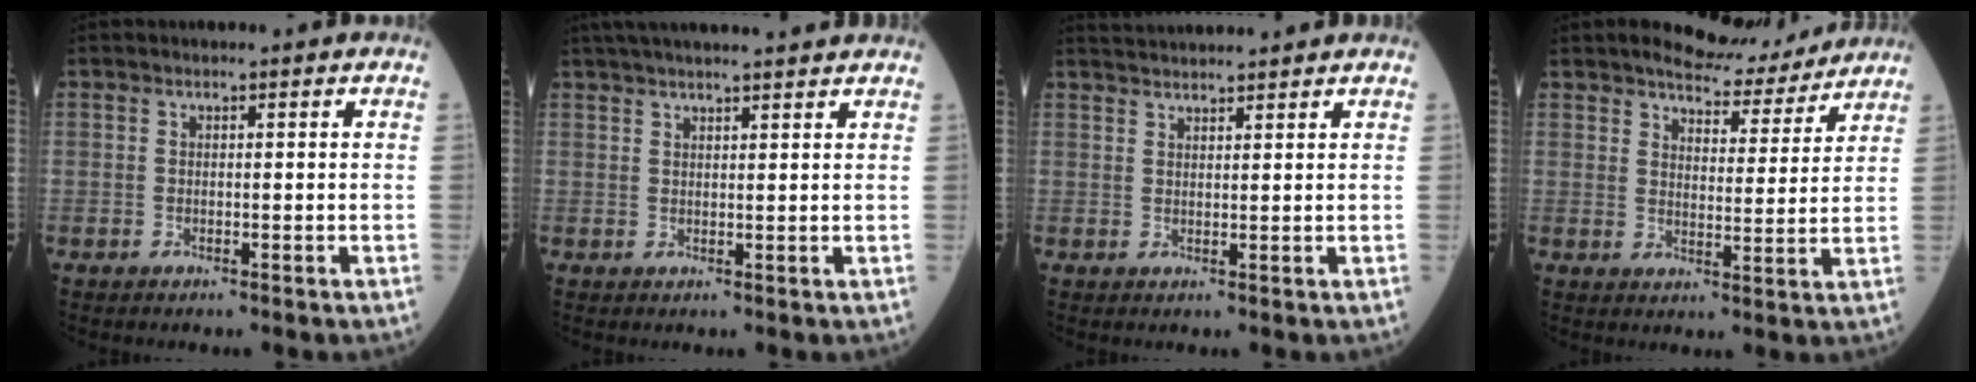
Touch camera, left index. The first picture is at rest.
{"total": 12.9, "force": [11.3, 0.7, 6.0], "torque": [-0.100, 0.035, 0.156]}
{"total": 5.9, "force": [5.7, -0.3, 1.5], "torque": [-0.028, 0.033, 0.089]}
{"total": 8.5, "force": [8.1, 2.2, 1.7], "torque": [-0.024, -0.004, 0.107]}